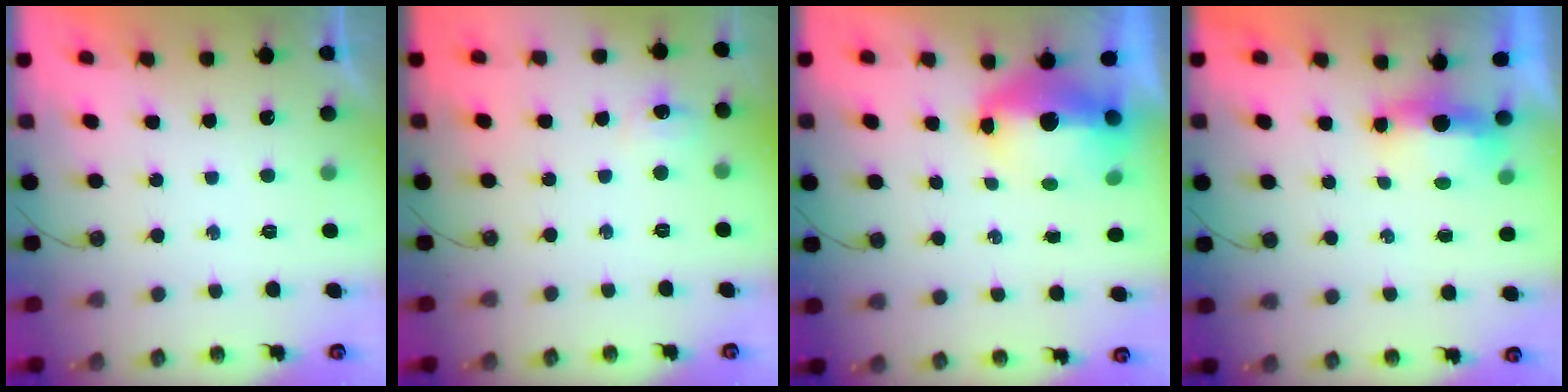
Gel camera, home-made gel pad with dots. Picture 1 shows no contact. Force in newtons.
{"total": 5.7, "press": 5.6, "slide": 0.8}
{"total": 11.2, "press": 11.1, "slide": 2.0}
{"total": 6.6, "press": 5.4, "slide": 3.9}